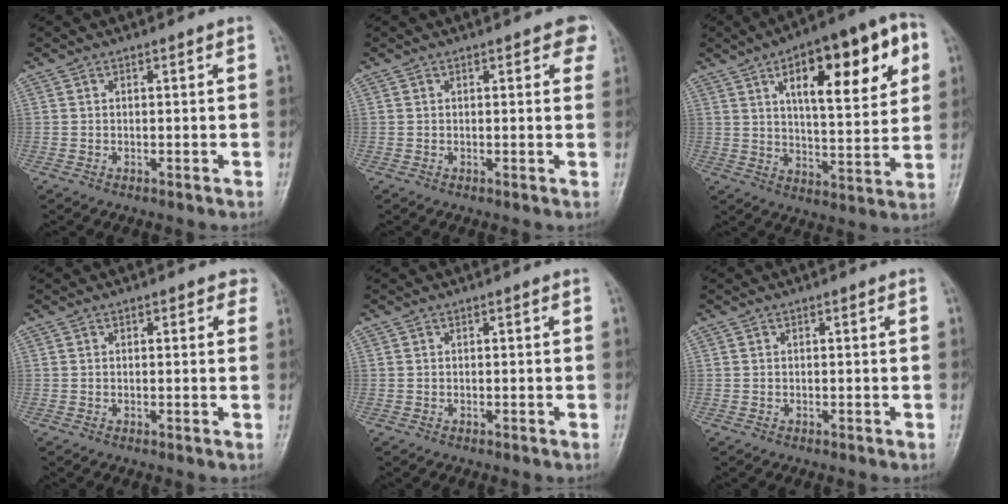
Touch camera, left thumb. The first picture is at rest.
{"total": 3.0, "force": [1.6, 1.5, 2.0], "torque": [0.002, -0.002, 0.010]}
{"total": 21.8, "force": [8.3, 8.2, 18.4], "torque": [-0.223, -0.007, 0.120]}
{"total": 2.3, "force": [1.2, 1.4, 1.4], "torque": [0.005, -0.001, 0.008]}
{"total": 0.0}
{"total": 0.0}